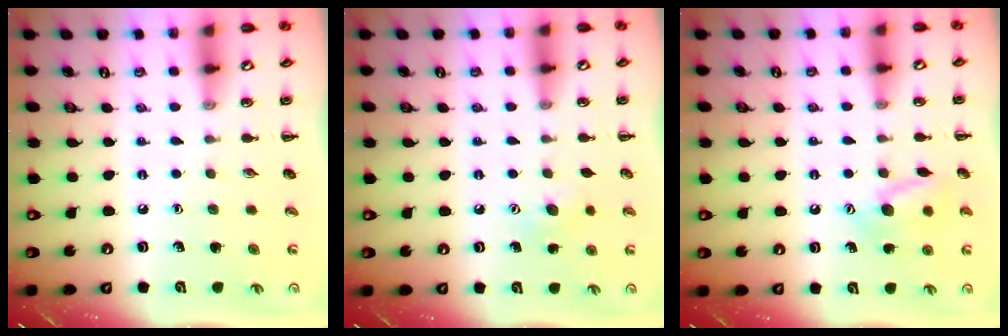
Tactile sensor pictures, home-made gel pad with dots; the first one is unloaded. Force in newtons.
{"total": 5.3, "press": 5.1, "slide": 1.3}
{"total": 11.4, "press": 11.4, "slide": 0.6}